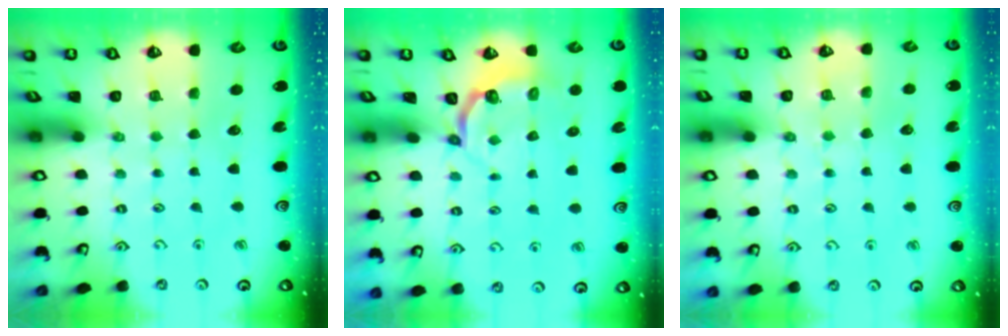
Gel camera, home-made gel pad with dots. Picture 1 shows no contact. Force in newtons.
{"total": 3.5, "press": 2.6, "slide": 2.3}
{"total": 4.7, "press": 4.6, "slide": 0.4}